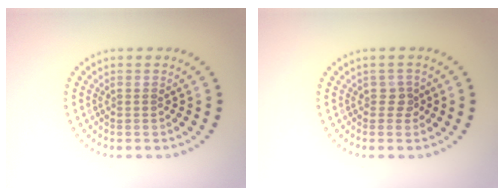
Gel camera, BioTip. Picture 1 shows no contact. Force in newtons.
{"total": 1.2, "press": 1.0, "slide": 0.7}